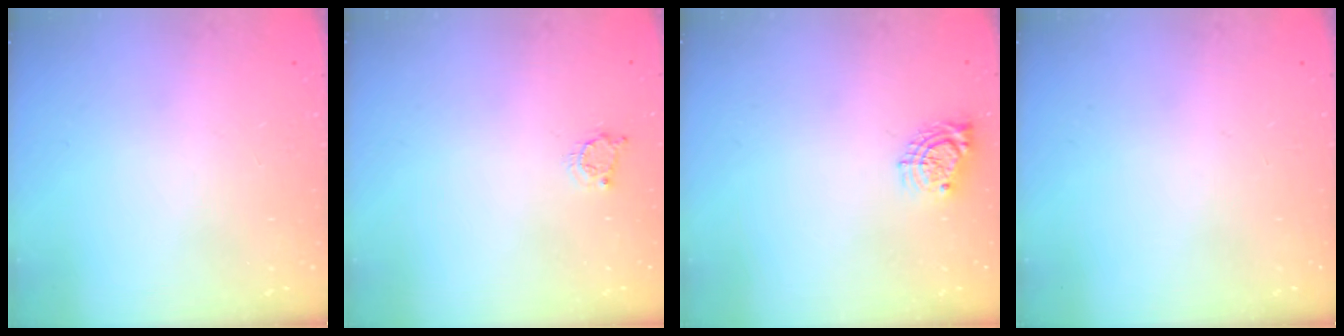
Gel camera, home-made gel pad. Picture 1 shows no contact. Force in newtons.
{"total": 3.6, "press": 3.6, "slide": 0.4}
{"total": 7.9, "press": 7.9, "slide": 0.4}
{"total": 0.0}